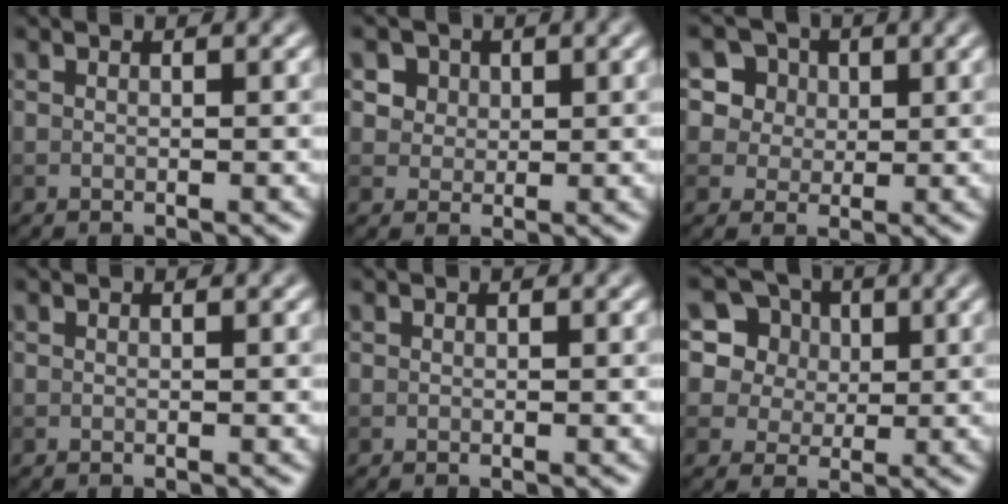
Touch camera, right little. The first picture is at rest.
{"total": 5.4, "force": [2.8, 4.1, 2.2], "torque": [-0.043, 0.008, 0.041]}
{"total": 7.2, "force": [3.5, 5.8, 2.5], "torque": [-0.051, 0.016, 0.048]}
{"total": 0.0}
{"total": 0.0}
{"total": 11.1, "force": [5.5, 8.7, 4.2], "torque": [-0.118, 0.031, 0.088]}